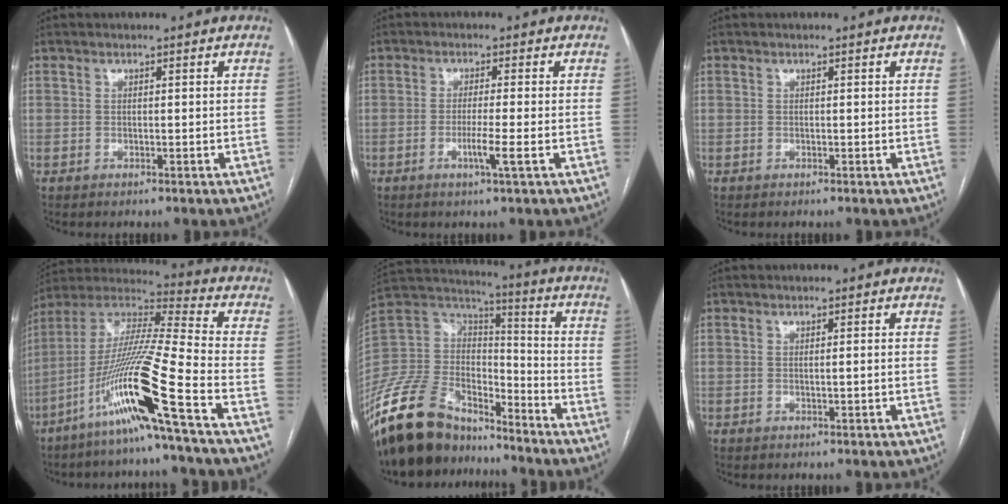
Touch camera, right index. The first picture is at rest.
{"total": 3.6, "force": [-1.2, -0.6, 3.4], "torque": [-0.066, -0.008, -0.024]}
{"total": 0.0}
{"total": 18.1, "force": [-9.1, -1.8, 15.5], "torque": [-0.325, -0.017, -0.175]}
{"total": 19.6, "force": [-15.7, 8.6, 8.0], "torque": [-0.175, 0.032, -0.288]}
{"total": 0.7, "force": [-0.1, -0.2, 0.7], "torque": [-0.010, -0.001, 0.001]}